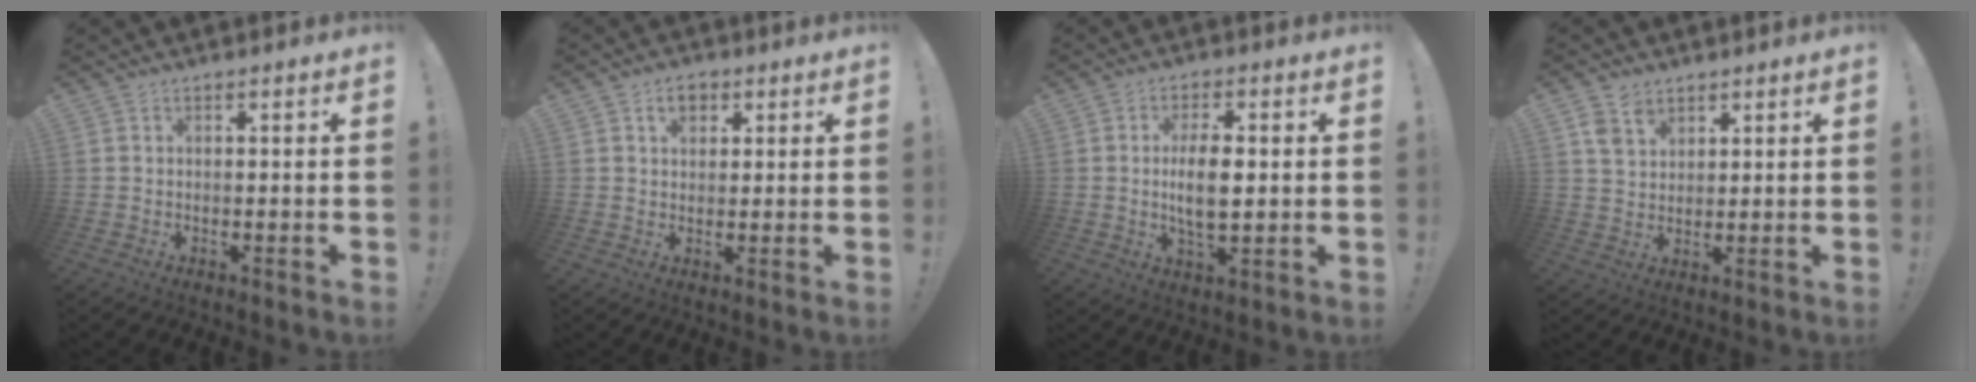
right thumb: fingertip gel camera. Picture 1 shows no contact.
{"total": 4.4, "force": [2.0, 3.0, 2.4], "torque": [-0.025, -0.004, 0.033]}
{"total": 9.1, "force": [0.2, 4.0, 8.2], "torque": [-0.144, -0.005, -0.002]}
{"total": 6.0, "force": [4.1, 3.9, 2.1], "torque": [-0.029, -0.021, 0.078]}